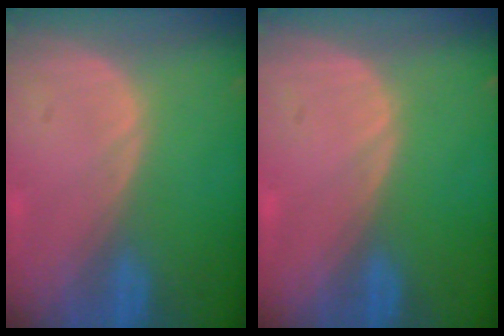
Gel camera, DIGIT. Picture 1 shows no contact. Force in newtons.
{"total": 0.0}